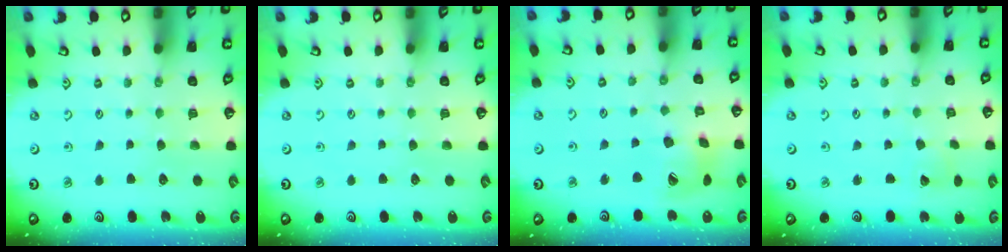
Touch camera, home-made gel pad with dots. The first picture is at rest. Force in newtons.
{"total": 0.0}
{"total": 14.9, "press": 14.7, "slide": 2.3}
{"total": 2.8, "press": 2.8, "slide": 0.0}